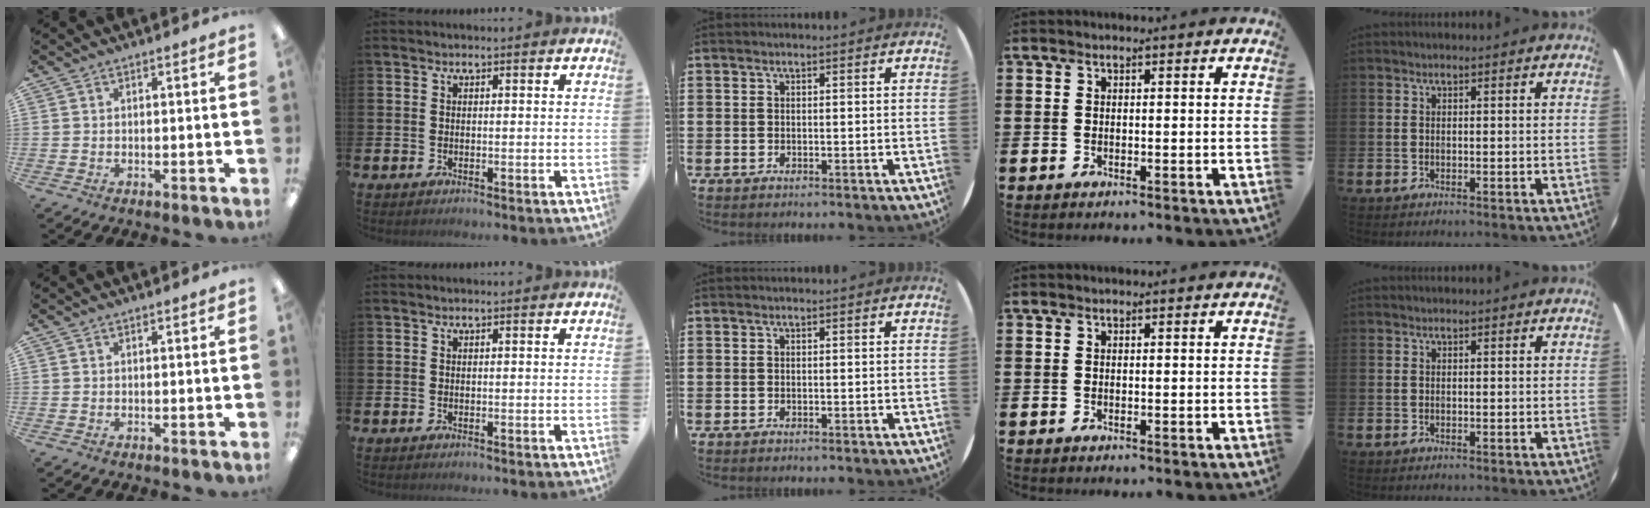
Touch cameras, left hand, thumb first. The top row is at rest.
{}